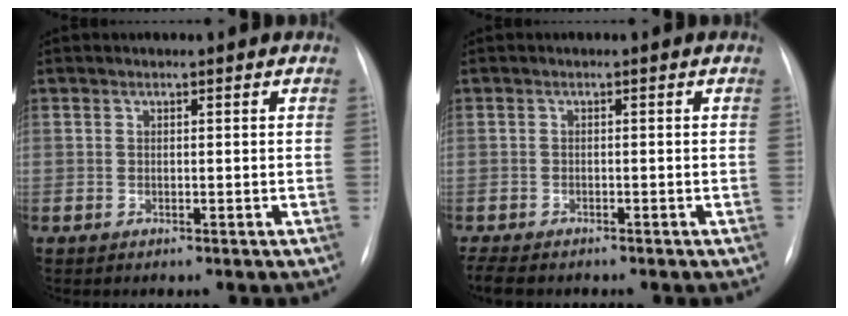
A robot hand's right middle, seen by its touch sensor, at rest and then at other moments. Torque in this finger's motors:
{"motor_torque": [-0.37, -0.52, -0.05, 0.02]}